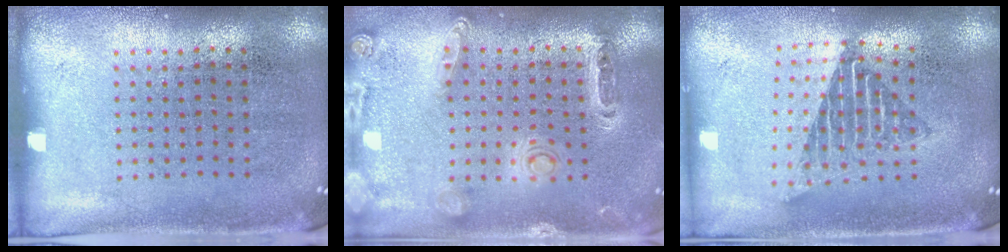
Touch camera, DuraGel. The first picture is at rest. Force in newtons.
{"total": 1.0, "press": 1.0, "slide": 0.3}
{"total": 1.7, "press": 1.4, "slide": 1.0}